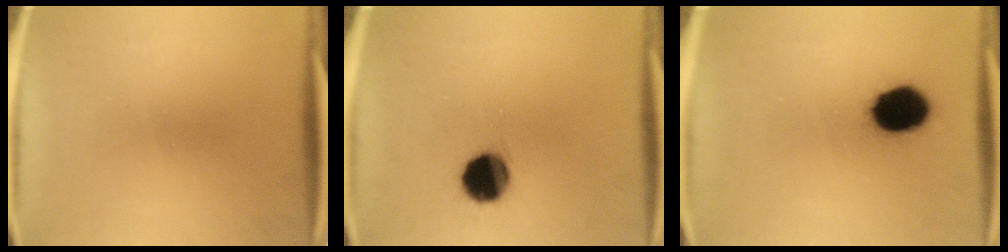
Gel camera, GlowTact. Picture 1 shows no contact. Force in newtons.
{"total": 11.2}
{"total": 13.3}